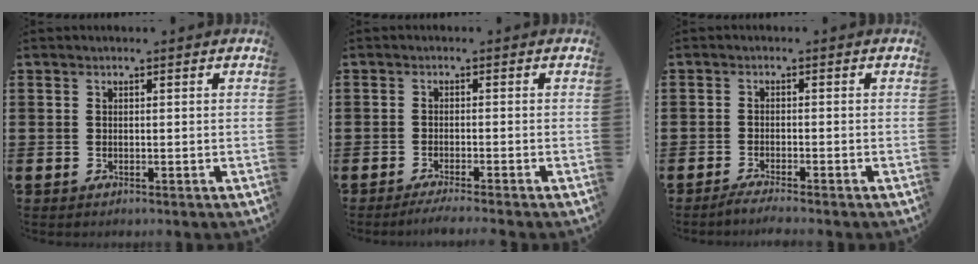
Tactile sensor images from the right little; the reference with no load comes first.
{"total": 1.4, "force": [-1.1, -0.1, 0.9], "torque": [-0.014, 0.001, -0.021]}
{"total": 1.7, "force": [-1.4, -0.1, 0.8], "torque": [-0.012, 0.001, -0.027]}